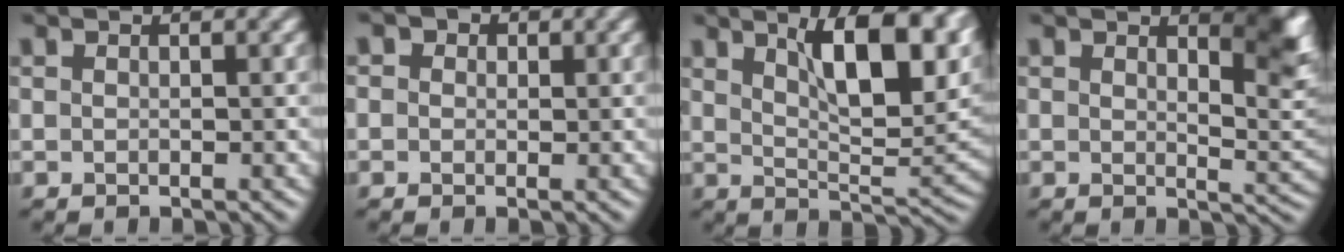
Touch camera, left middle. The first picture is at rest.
{"total": 3.1, "force": [1.4, 2.5, 1.1], "torque": [0.006, 0.022, -0.016]}
{"total": 10.6, "force": [5.5, 3.0, 8.6], "torque": [-0.119, 0.014, 0.088]}
{"total": 4.3, "force": [2.4, 1.2, 3.3], "torque": [-0.035, -0.004, 0.037]}